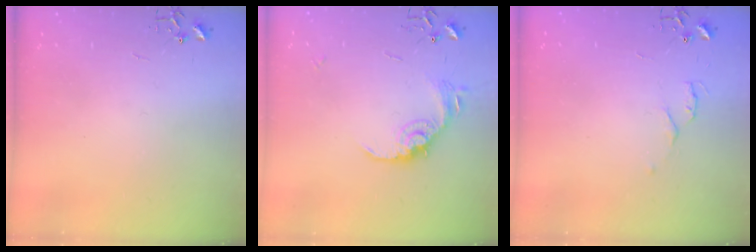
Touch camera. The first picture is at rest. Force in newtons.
{"total": 13.7, "press": 13.7, "slide": 0.8}
{"total": 4.7, "press": 4.7, "slide": 0.6}